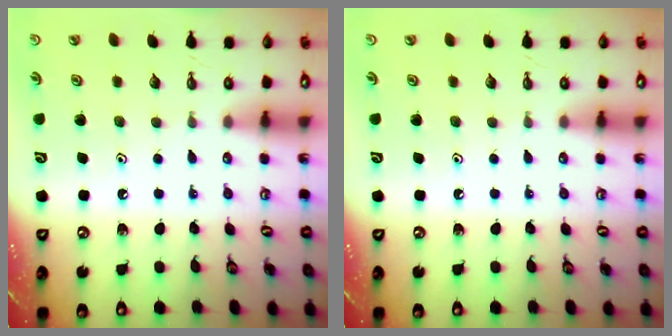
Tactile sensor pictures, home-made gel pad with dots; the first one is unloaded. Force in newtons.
{"total": 0.0}